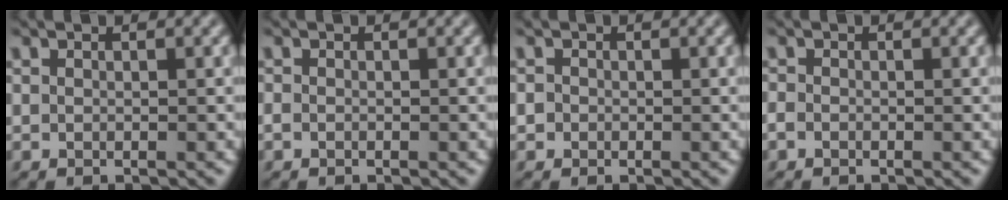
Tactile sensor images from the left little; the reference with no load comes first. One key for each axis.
{"total": 0.5, "fx": -0.3, "fy": 0.4, "fz": 0.2, "tx": -0.005, "ty": 0.000, "tz": -0.008}
{"total": 1.4, "fx": 0.2, "fy": 1.3, "fz": 0.5, "tx": -0.003, "ty": 0.008, "tz": 0.000}
{"total": 0.8, "fx": -0.5, "fy": 0.6, "fz": 0.3, "tx": -0.006, "ty": -0.001, "tz": -0.012}